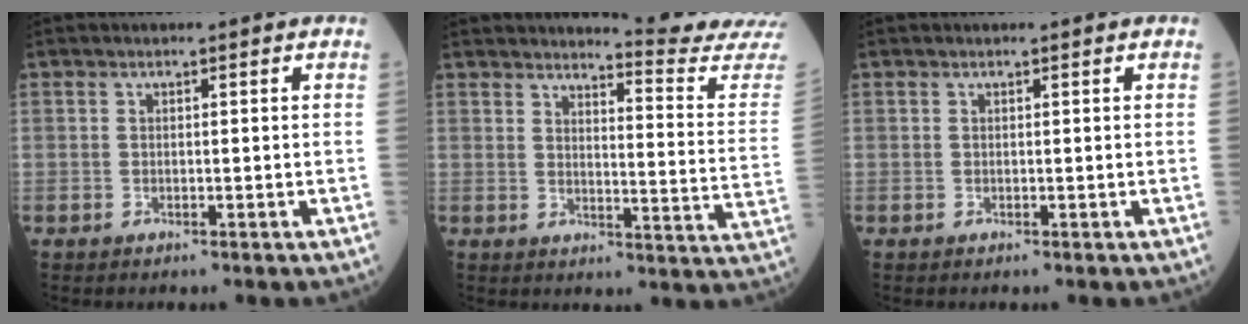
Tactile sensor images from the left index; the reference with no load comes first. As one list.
[{"total": 13.3, "force": [12.9, -2.8, 1.4], "torque": [-0.027, -0.125, 0.147]}, {"total": 0.0}]